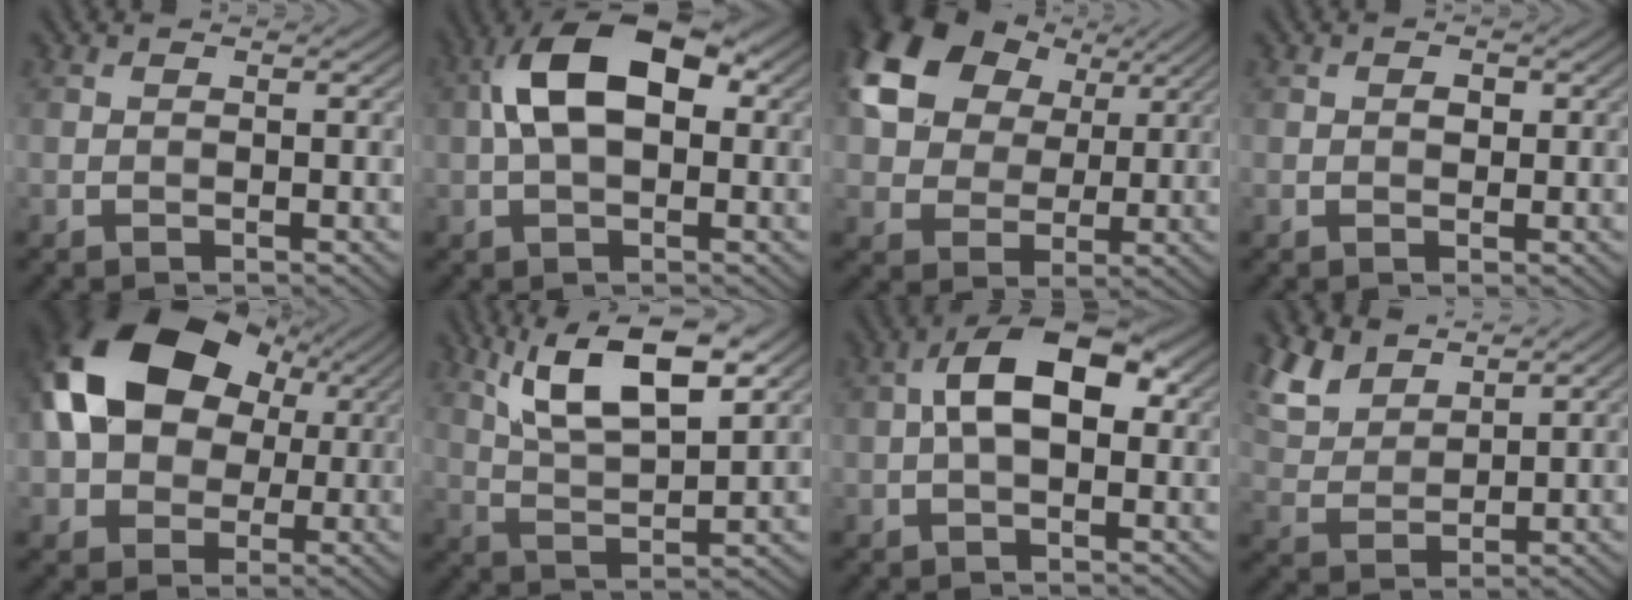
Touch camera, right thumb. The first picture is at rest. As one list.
[{"total": 11.0, "force": [1.7, 6.0, 9.0], "torque": [-0.173, 0.022, 0.018]}, {"total": 15.3, "force": [6.5, 10.7, 8.8], "torque": [-0.204, 0.030, 0.115]}, {"total": 1.2, "force": [0.2, 0.9, 0.7], "torque": [-0.009, -0.003, 0.001]}, {"total": 17.2, "force": [3.5, 12.6, 11.1], "torque": [-0.206, 0.013, 0.061]}, {"total": 12.1, "force": [6.4, 3.9, 9.6], "torque": [-0.188, 0.005, 0.114]}, {"total": 7.6, "force": [0.5, 3.9, 6.5], "torque": [-0.113, 0.017, -0.002]}, {"total": 7.0, "force": [5.3, 3.2, 3.4], "torque": [-0.091, 0.007, 0.111]}]